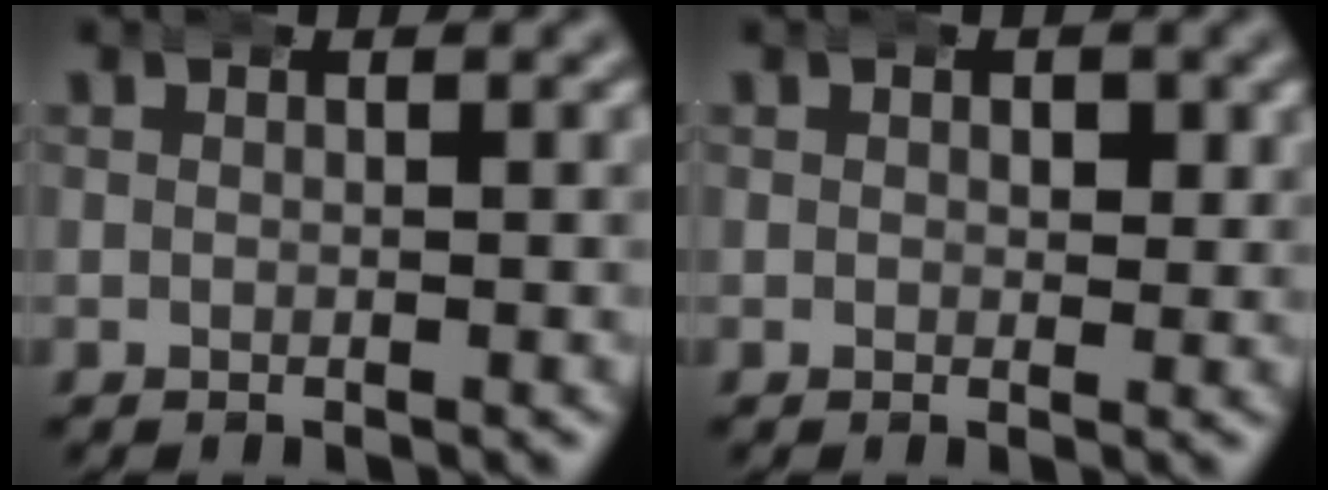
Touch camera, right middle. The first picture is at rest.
{"total": 1.4, "force": [0.5, 1.0, 0.9], "torque": [-0.008, -0.003, 0.009]}